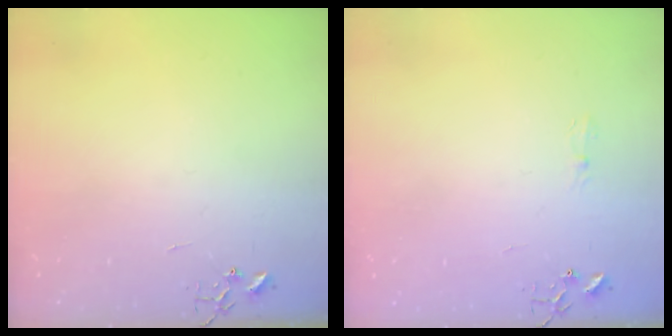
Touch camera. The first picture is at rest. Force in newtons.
{"total": 5.5, "press": 5.4, "slide": 0.6}